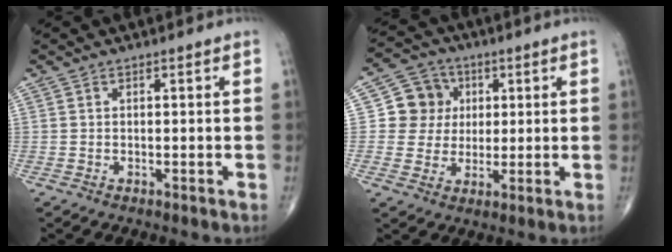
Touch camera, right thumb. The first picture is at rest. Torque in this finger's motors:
{"motor_torque": [0.16, -0.11, 0.38, -0.07, 0.00]}